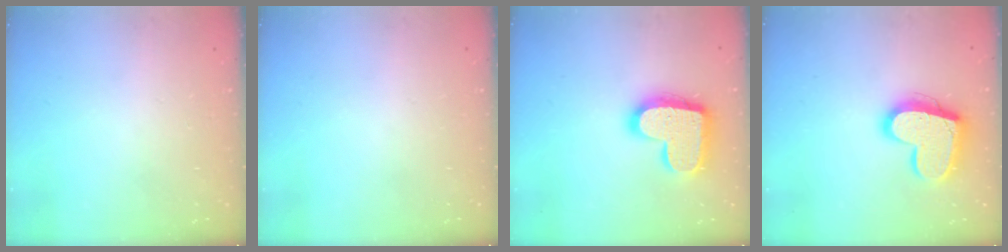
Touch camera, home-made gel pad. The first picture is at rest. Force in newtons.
{"total": 0.0}
{"total": 18.3, "press": 18.2, "slide": 1.1}
{"total": 17.0, "press": 16.9, "slide": 1.4}